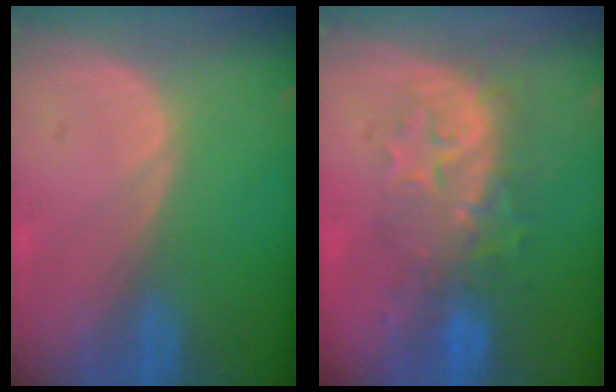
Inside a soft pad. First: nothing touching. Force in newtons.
{"total": 8.1, "press": 7.9, "slide": 1.7}